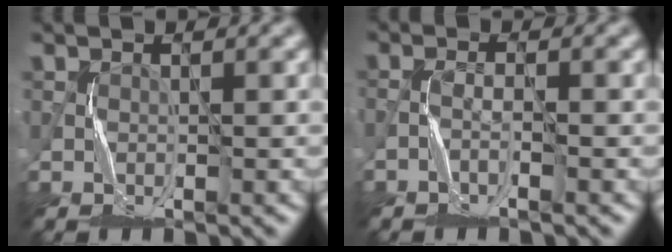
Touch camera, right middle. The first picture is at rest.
{"total": 1.4, "force": [-0.8, 0.1, 1.2], "torque": [-0.026, 0.006, -0.021]}